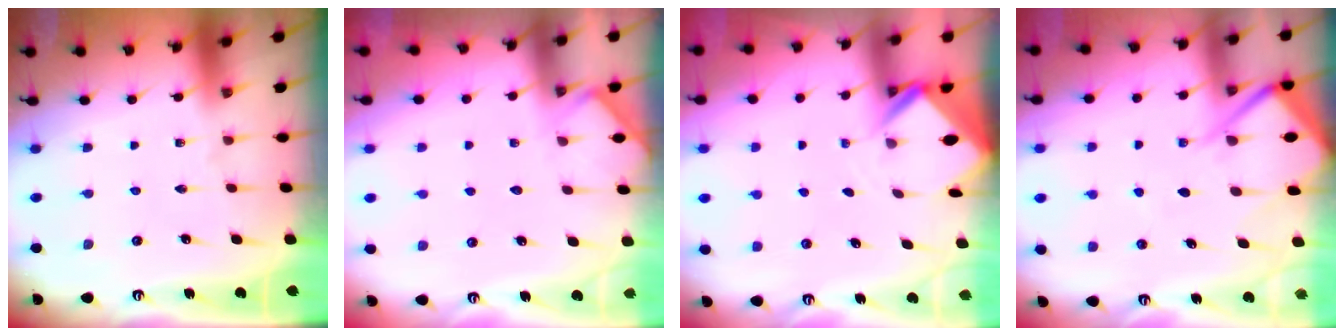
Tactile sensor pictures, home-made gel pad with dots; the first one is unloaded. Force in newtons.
{"total": 3.5, "press": 3.4, "slide": 0.4}
{"total": 2.7, "press": 2.7, "slide": 0.2}
{"total": 8.4, "press": 8.3, "slide": 0.9}